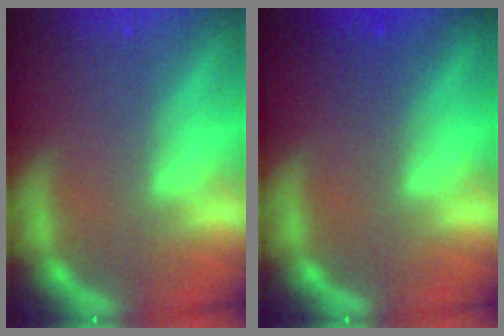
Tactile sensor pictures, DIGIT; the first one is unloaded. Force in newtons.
{"total": 1.5}